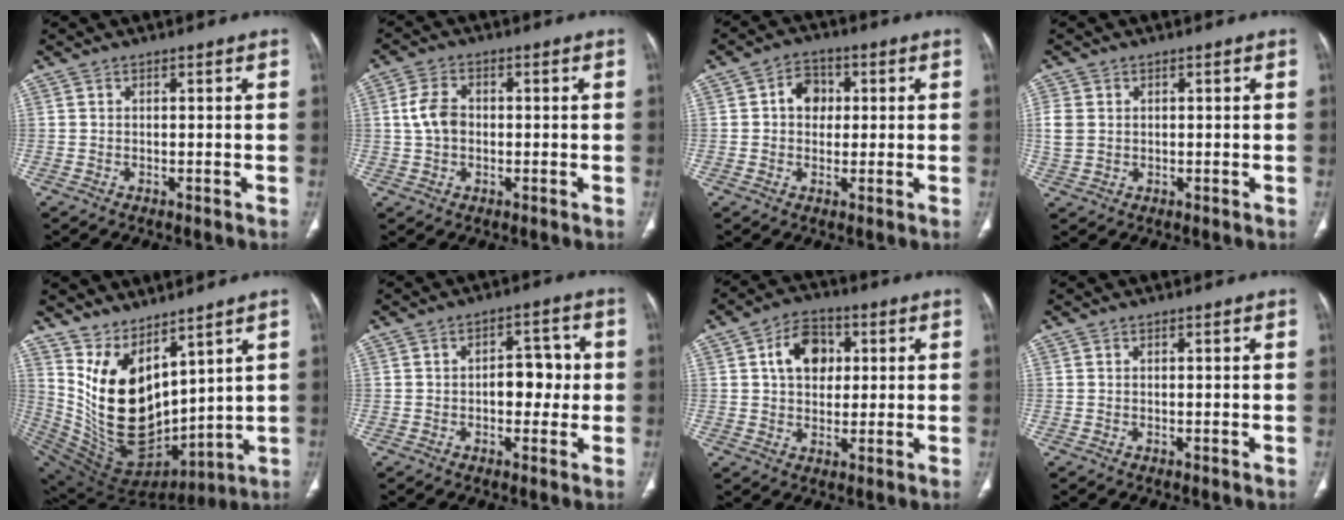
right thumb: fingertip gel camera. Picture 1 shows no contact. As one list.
[{"total": 5.3, "force": [0.1, 3.9, 3.6], "torque": [-0.069, 0.012, -0.004]}, {"total": 5.8, "force": [0.9, 4.7, 3.2], "torque": [-0.021, 0.007, 0.009]}, {"total": 4.2, "force": [0.6, 3.4, 2.3], "torque": [-0.052, 0.003, 0.016]}, {"total": 17.0, "force": [8.7, 8.7, 11.8], "torque": [-0.172, -0.082, 0.195]}, {"total": 6.6, "force": [-0.3, 4.2, 5.0], "torque": [-0.035, 0.020, -0.009]}, {"total": 9.2, "force": [2.3, 6.6, 6.0], "torque": [-0.069, 0.005, 0.033]}, {"total": 0.0}]